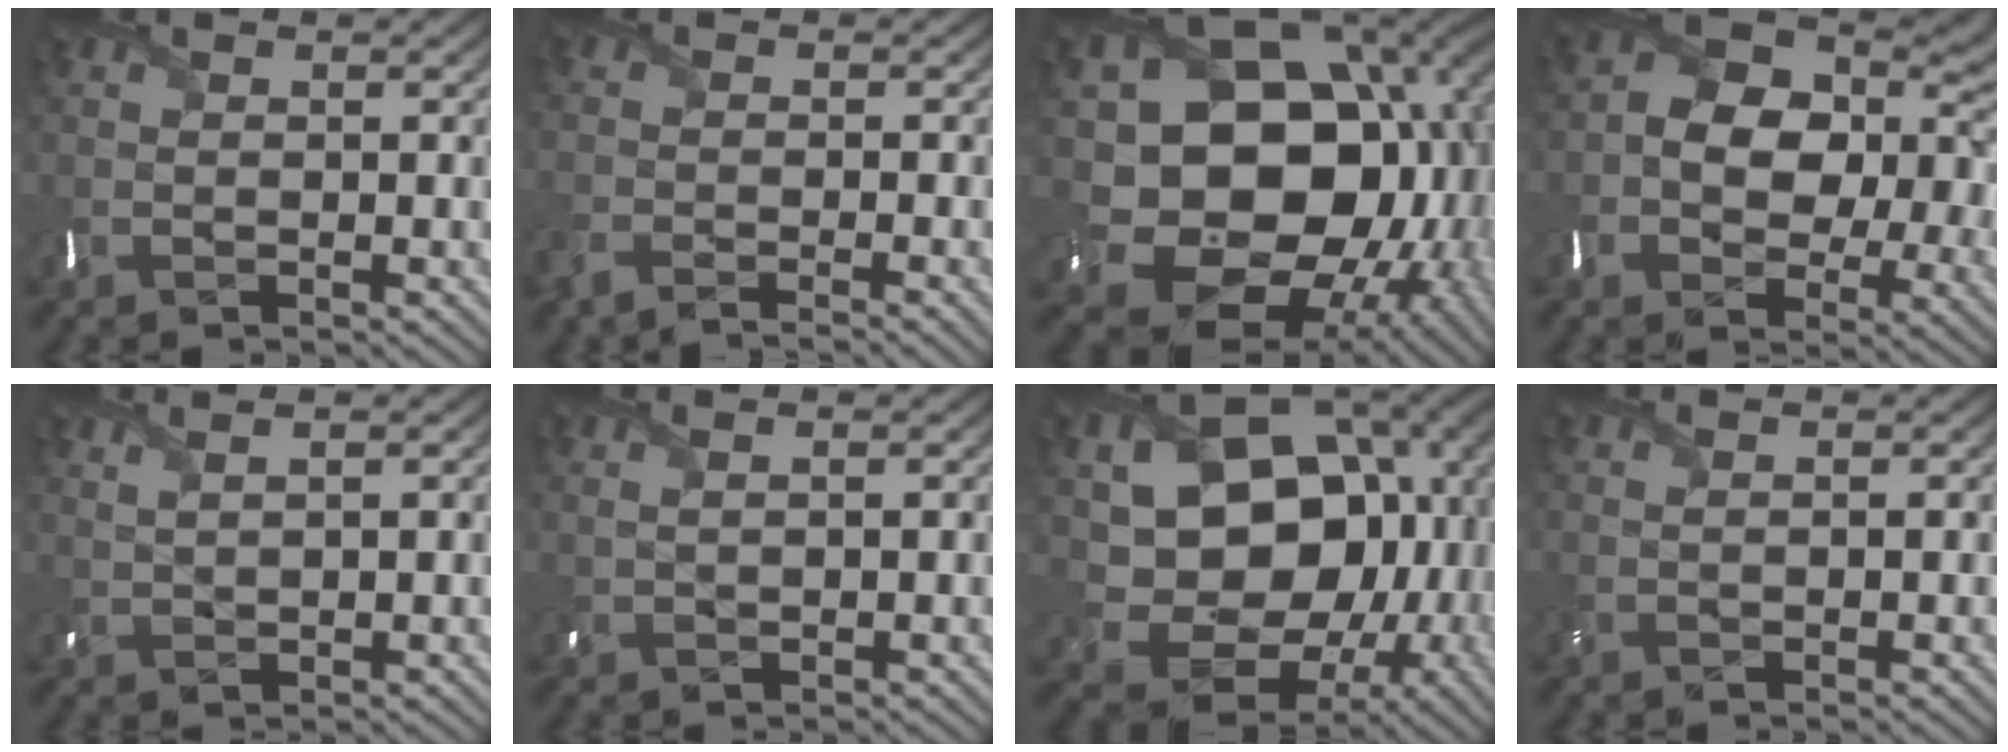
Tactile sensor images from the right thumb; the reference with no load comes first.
{"total": 4.3, "force": [-2.9, 0.9, 3.0], "torque": [-0.055, -0.014, -0.059]}
{"total": 22.7, "force": [-3.9, 18.6, 12.5], "torque": [-0.228, -0.037, -0.066]}
{"total": 12.0, "force": [1.2, 8.8, 8.1], "torque": [-0.148, -0.006, 0.011]}
{"total": 2.8, "force": [2.0, 0.7, 1.8], "torque": [-0.030, 0.004, 0.031]}
{"total": 1.4, "force": [1.0, 0.3, 1.0], "torque": [-0.025, 0.002, 0.017]}
{"total": 18.2, "force": [0.8, 14.2, 11.3], "torque": [-0.203, -0.043, 0.055]}
{"total": 1.0, "force": [0.5, 0.1, 0.9], "torque": [-0.024, 0.002, 0.005]}